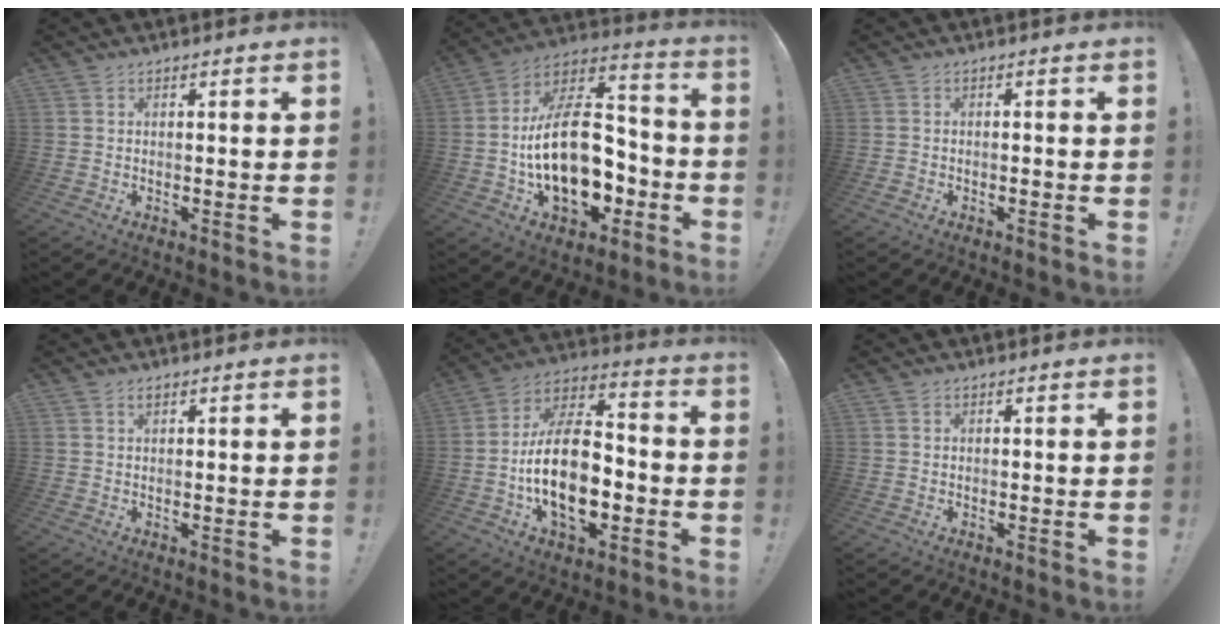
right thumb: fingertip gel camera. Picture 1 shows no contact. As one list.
[{"total": 23.8, "force": [-4.6, 14.2, 18.5], "torque": [-0.330, 0.035, -0.067]}, {"total": 1.2, "force": [-1.1, 0.5, 0.3], "torque": [-0.008, 0.006, -0.018]}, {"total": 1.1, "force": [0.8, 0.5, 0.6], "torque": [-0.006, -0.002, 0.014]}, {"total": 20.4, "force": [-4.1, 11.9, 16.1], "torque": [-0.305, 0.013, -0.066]}, {"total": 0.0}]